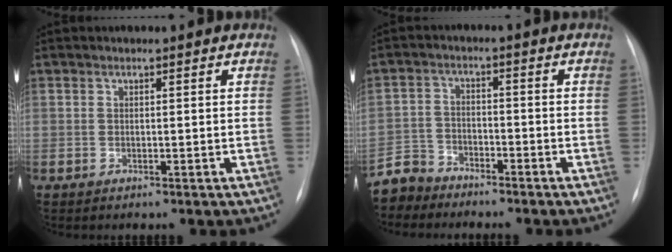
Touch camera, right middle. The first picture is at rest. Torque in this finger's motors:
{"motor_torque": [0.20, -0.21, 0.10, 0.00]}